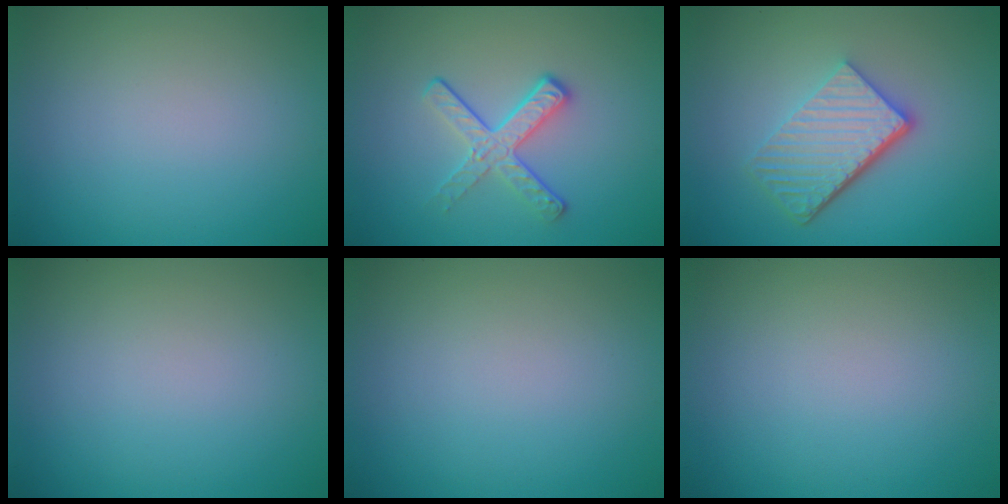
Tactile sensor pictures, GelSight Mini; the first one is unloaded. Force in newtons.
{"total": 3.2, "press": 2.6, "slide": 1.9}
{"total": 5.6, "press": 3.8, "slide": 4.1}
{"total": 0.0}
{"total": 0.0}
{"total": 0.0}